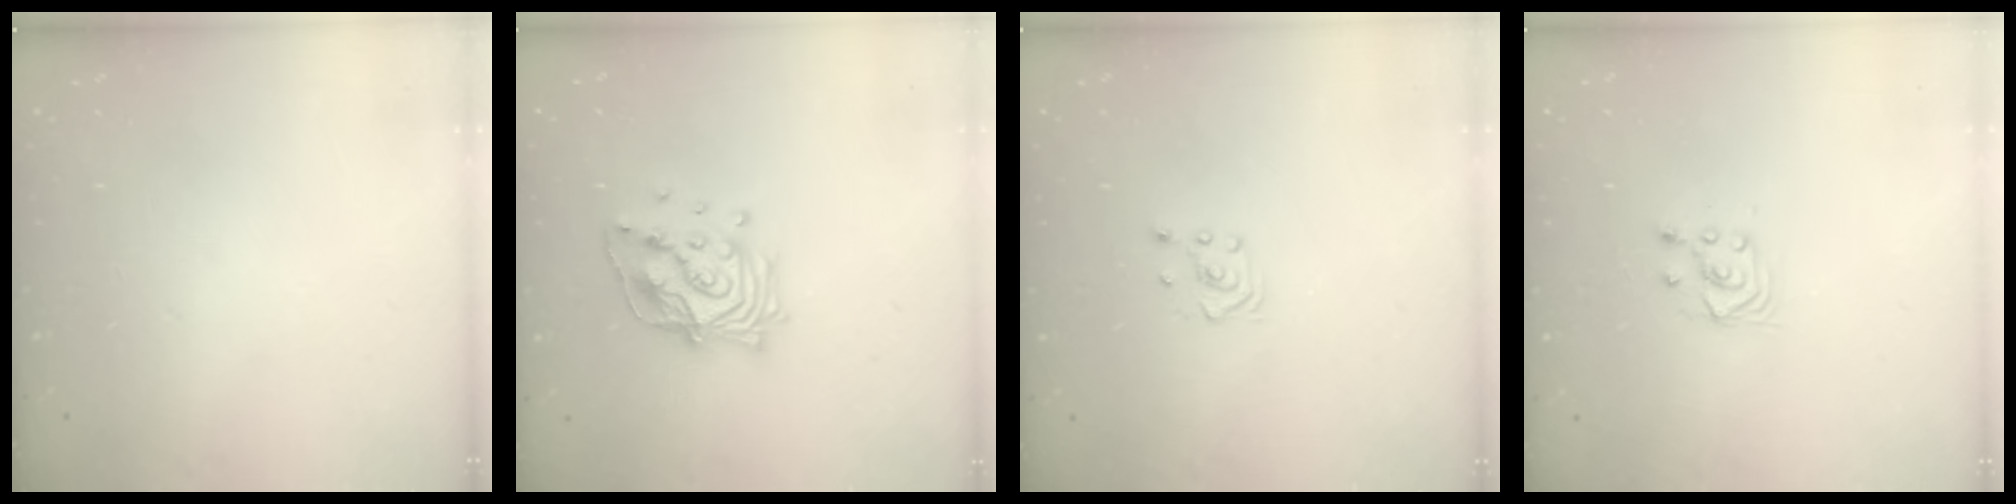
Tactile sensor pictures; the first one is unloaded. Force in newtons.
{"total": 15.0, "press": 14.8, "slide": 1.9}
{"total": 2.8, "press": 2.6, "slide": 1.1}
{"total": 2.9, "press": 2.7, "slide": 1.0}